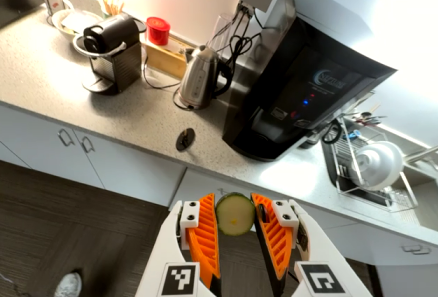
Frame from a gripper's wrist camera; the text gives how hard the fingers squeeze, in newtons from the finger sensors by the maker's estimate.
{"total": 7.8, "left": 7.7, "right": 7.8}